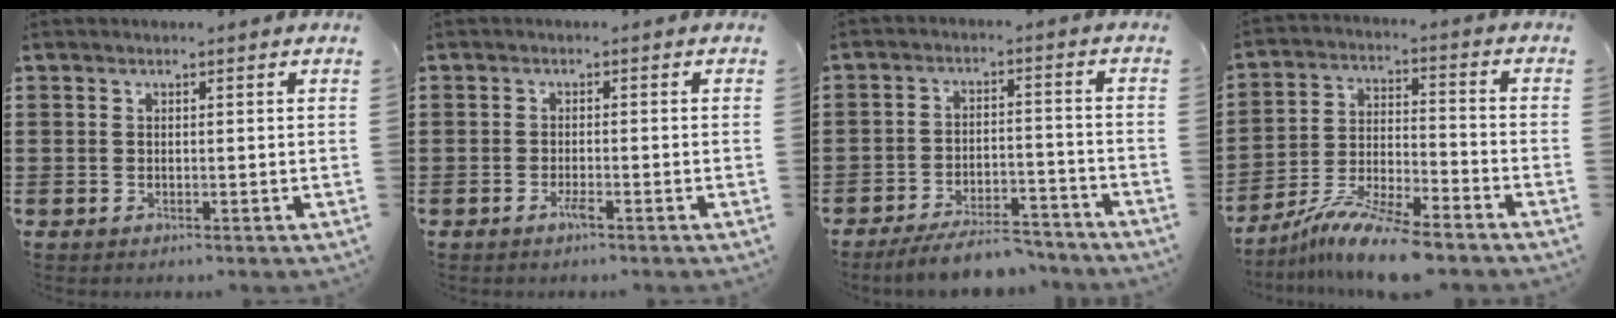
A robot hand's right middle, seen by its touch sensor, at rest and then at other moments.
{"total": 1.7, "force": [-1.0, 0.1, 1.3], "torque": [-0.031, -0.006, -0.020]}
{"total": 6.7, "force": [-6.1, 0.9, 2.6], "torque": [-0.047, 0.004, -0.116]}
{"total": 10.1, "force": [-8.8, 0.6, 4.9], "torque": [-0.097, 0.007, -0.171]}